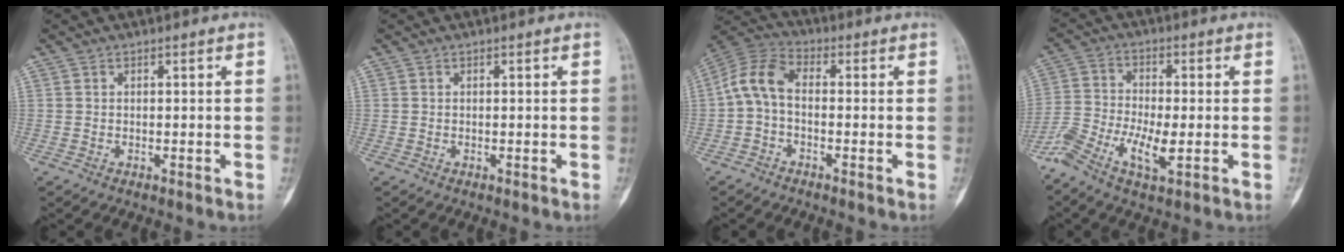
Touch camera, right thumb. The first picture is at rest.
{"total": 0.0}
{"total": 7.8, "force": [-0.7, 4.6, 6.2], "torque": [-0.124, 0.026, -0.030]}
{"total": 9.1, "force": [-3.7, 3.0, 7.7], "torque": [-0.174, 0.012, -0.075]}